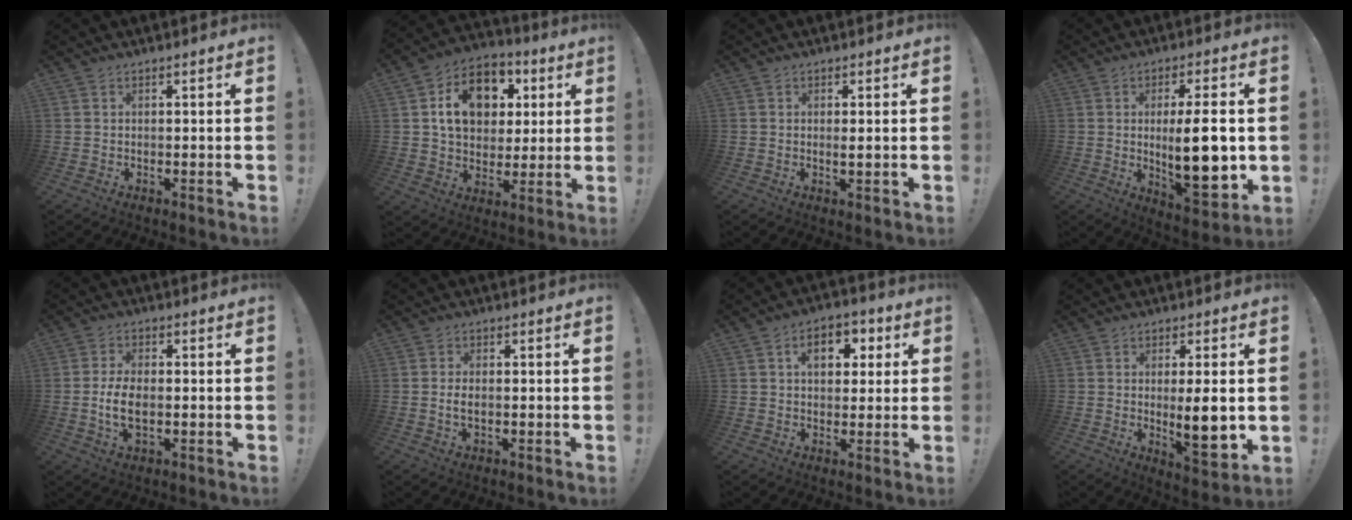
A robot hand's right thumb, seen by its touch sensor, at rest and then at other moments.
{"total": 15.8, "force": [5.2, 11.7, 9.2], "torque": [-0.138, -0.007, 0.099]}
{"total": 1.7, "force": [0.2, 0.0, 1.7], "torque": [-0.021, -0.009, 0.000]}
{"total": 17.0, "force": [0.0, 5.0, 16.3], "torque": [-0.246, -0.014, 0.002]}
{"total": 7.2, "force": [-1.1, 3.7, 6.1], "torque": [-0.106, -0.008, -0.024]}
{"total": 2.0, "force": [-0.4, 0.8, 1.8], "torque": [-0.029, 0.002, -0.008]}
{"total": 8.5, "force": [2.3, 5.9, 5.7], "torque": [-0.065, 0.002, 0.034]}
{"total": 10.6, "force": [0.1, 2.6, 10.3], "torque": [-0.150, -0.015, 0.003]}